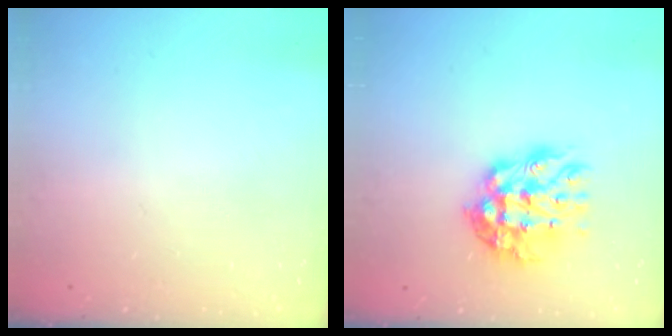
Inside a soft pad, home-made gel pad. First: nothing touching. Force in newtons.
{"total": 12.1, "press": 12.0, "slide": 1.1}